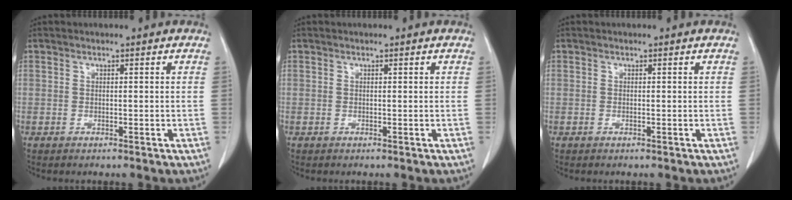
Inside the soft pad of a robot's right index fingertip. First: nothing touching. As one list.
[{"total": 0.0}, {"total": 0.0}]